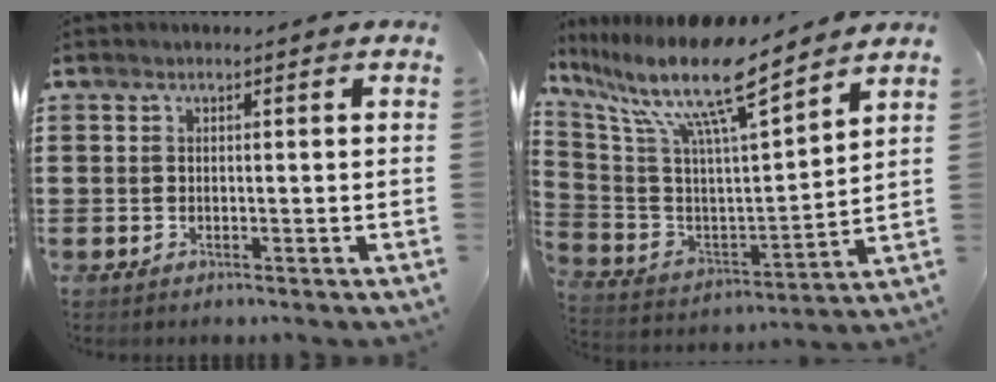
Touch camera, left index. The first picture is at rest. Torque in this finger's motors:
{"motor_torque": [2.14, 0.00, 1.05, 0.21]}